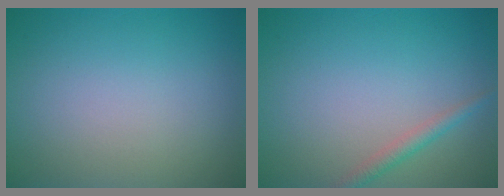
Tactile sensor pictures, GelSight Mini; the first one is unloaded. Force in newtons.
{"total": 1.5, "press": 1.5, "slide": 0.0}